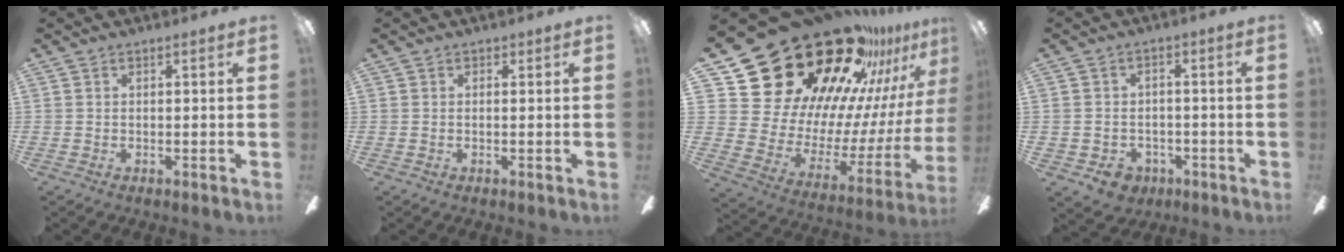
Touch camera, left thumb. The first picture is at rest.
{"total": 0.0}
{"total": 34.2, "force": [24.5, 17.5, 16.2], "torque": [-0.204, -0.220, 0.483]}
{"total": 6.2, "force": [-3.0, 5.2, 1.6], "torque": [-0.040, 0.023, -0.055]}